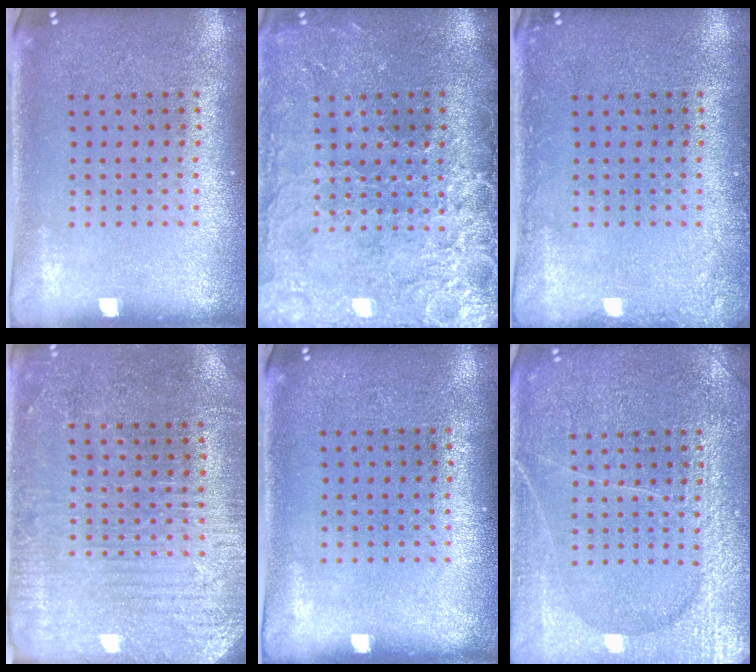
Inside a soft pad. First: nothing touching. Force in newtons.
{"total": 3.8, "press": 3.4, "slide": 1.7}
{"total": 1.2, "press": 1.2, "slide": 0.2}
{"total": 2.9, "press": 2.8, "slide": 0.6}
{"total": 0.0}
{"total": 5.8, "press": 5.7, "slide": 0.8}